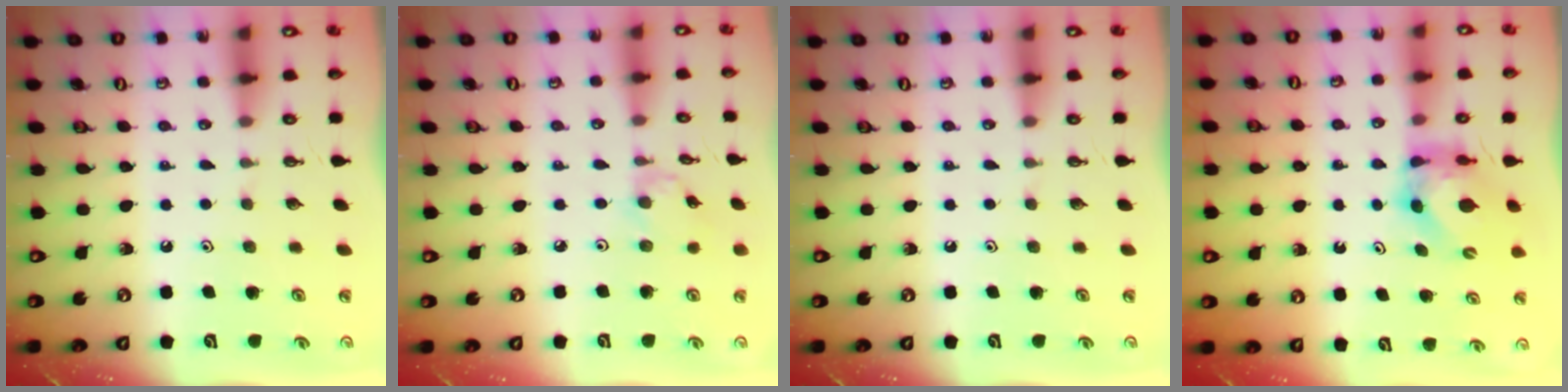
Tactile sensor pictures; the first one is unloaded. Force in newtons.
{"total": 1.0, "press": 1.0, "slide": 0.2}
{"total": 0.0}
{"total": 5.8, "press": 5.8, "slide": 0.6}